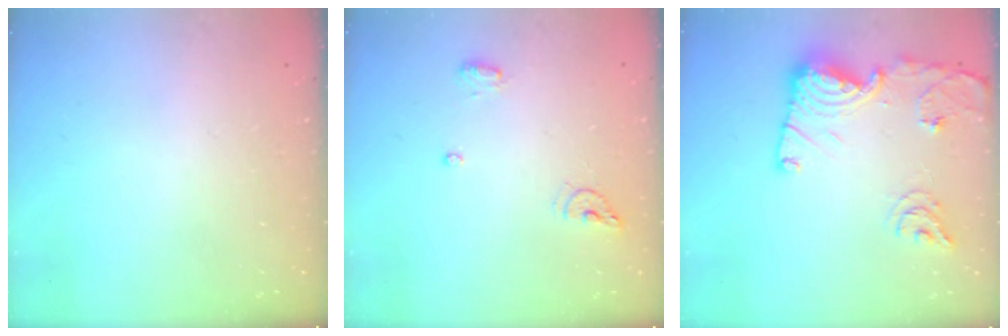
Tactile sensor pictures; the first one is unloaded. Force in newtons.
{"total": 6.8, "press": 6.7, "slide": 1.2}
{"total": 16.5, "press": 16.5, "slide": 1.7}